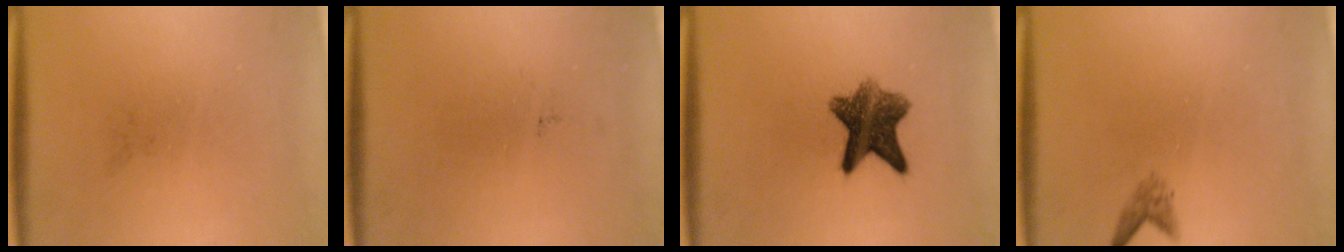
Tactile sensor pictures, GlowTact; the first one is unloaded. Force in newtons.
{"total": 0.0}
{"total": 8.4}
{"total": 1.3}